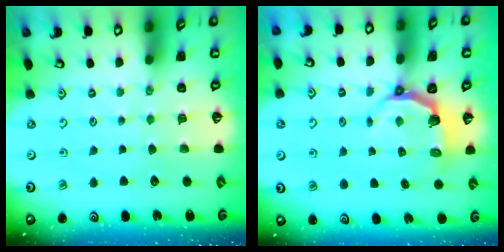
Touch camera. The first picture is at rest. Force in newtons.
{"total": 4.6, "press": 3.0, "slide": 3.4}